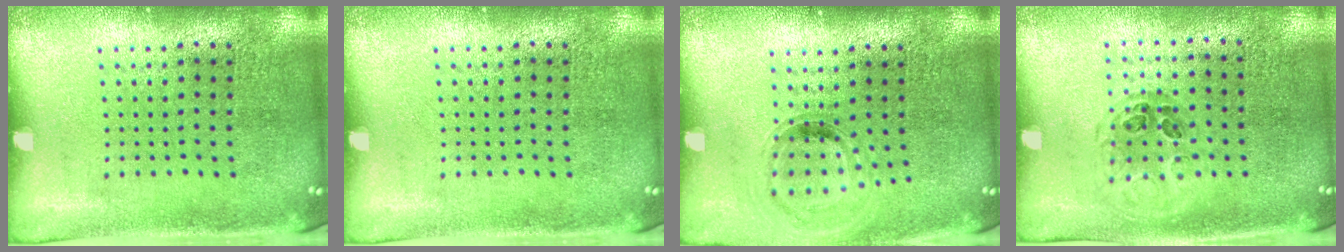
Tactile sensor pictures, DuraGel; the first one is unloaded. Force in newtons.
{"total": 0.0}
{"total": 0.8, "press": 0.8, "slide": 0.2}
{"total": 1.0, "press": 0.8, "slide": 0.5}